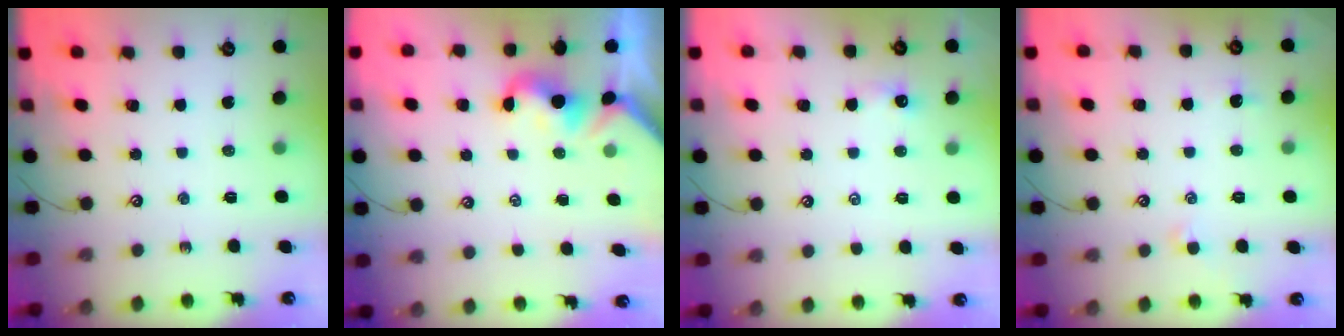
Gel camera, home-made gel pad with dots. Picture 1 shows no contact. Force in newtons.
{"total": 1.5, "press": 1.4, "slide": 0.5}
{"total": 1.9, "press": 1.9, "slide": 0.4}
{"total": 0.8, "press": 0.6, "slide": 0.5}